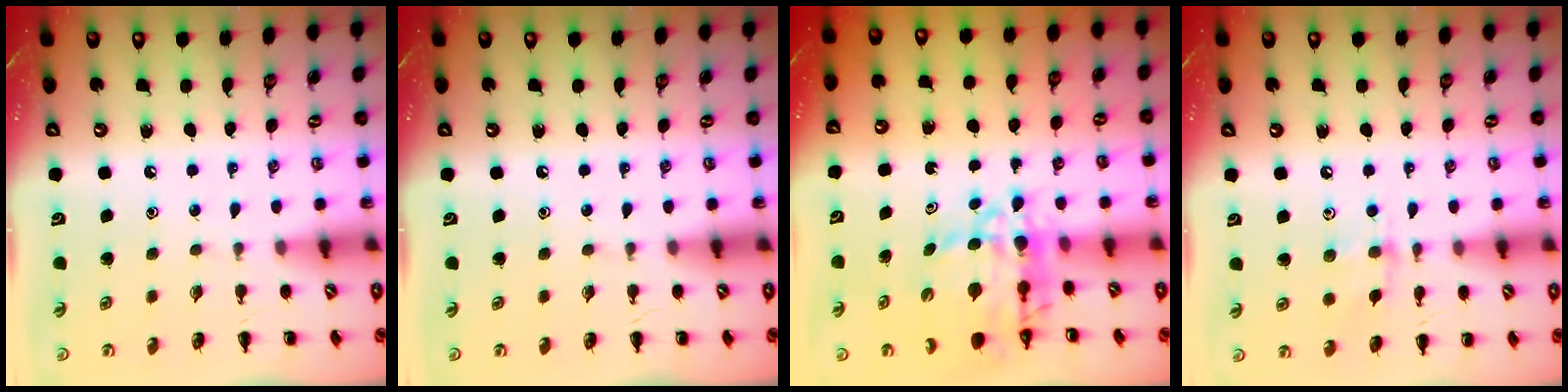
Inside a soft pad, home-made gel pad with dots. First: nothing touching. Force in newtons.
{"total": 0.0}
{"total": 10.4, "press": 9.7, "slide": 3.5}
{"total": 6.0, "press": 6.0, "slide": 0.5}